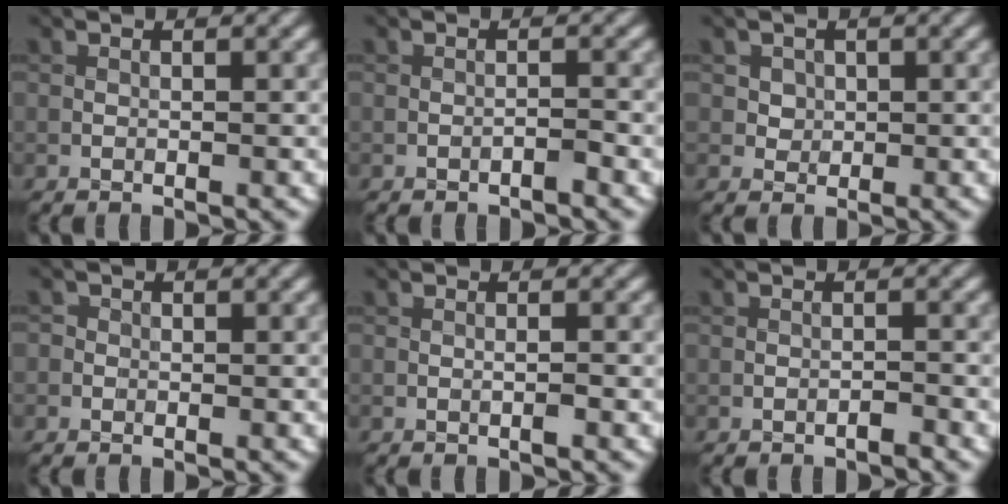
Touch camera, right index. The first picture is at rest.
{"total": 0.7, "force": [-0.6, -0.1, 0.3], "torque": [-0.004, 0.004, -0.009]}
{"total": 1.7, "force": [0.4, 1.6, 0.5], "torque": [0.000, 0.000, 0.017]}
{"total": 1.0, "force": [-0.4, 0.9, 0.2], "torque": [0.009, 0.001, -0.011]}
{"total": 0.6, "force": [-0.2, -0.1, 0.5], "torque": [-0.010, 0.001, -0.003]}
{"total": 0.7, "force": [-0.6, 0.0, 0.2], "torque": [-0.001, 0.004, -0.009]}